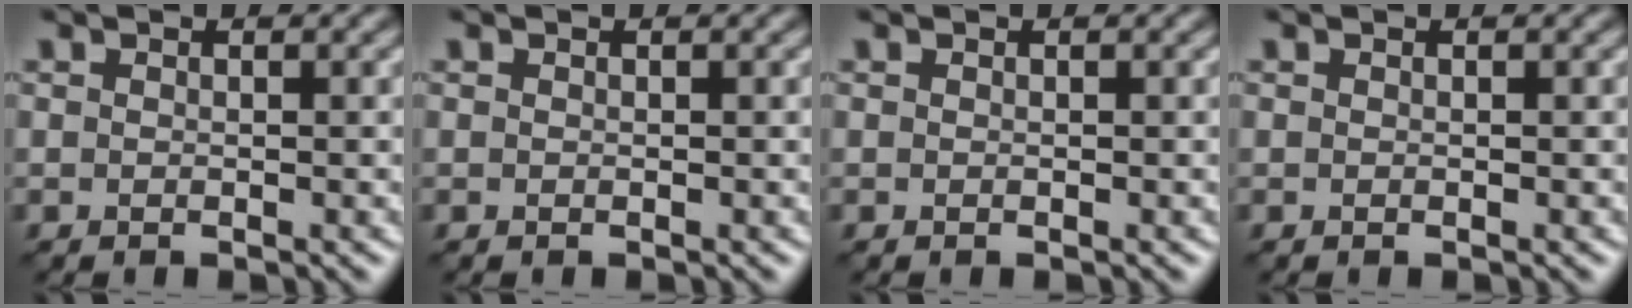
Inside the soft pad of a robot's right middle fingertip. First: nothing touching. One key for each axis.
{"total": 0.0}
{"total": 0.0}
{"total": 0.0}